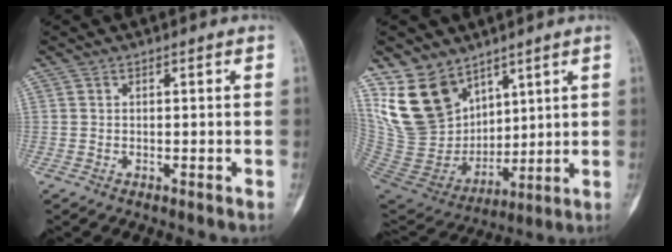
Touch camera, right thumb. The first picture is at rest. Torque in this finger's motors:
{"motor_torque": [-0.61, 3.47, 1.14, 0.98, 0.20]}